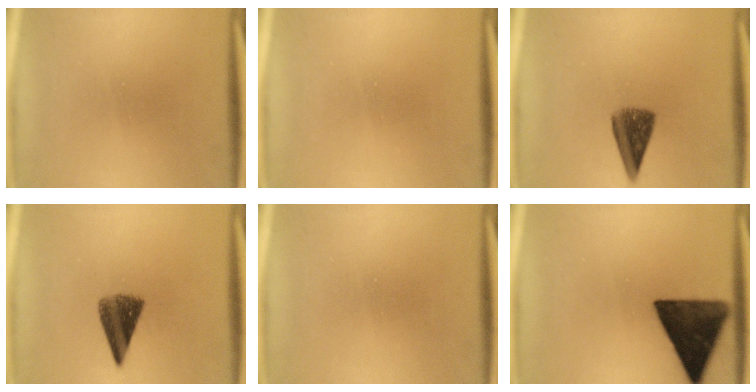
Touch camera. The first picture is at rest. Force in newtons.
{"total": 0.0}
{"total": 5.6}
{"total": 6.9}
{"total": 0.0}
{"total": 13.4}